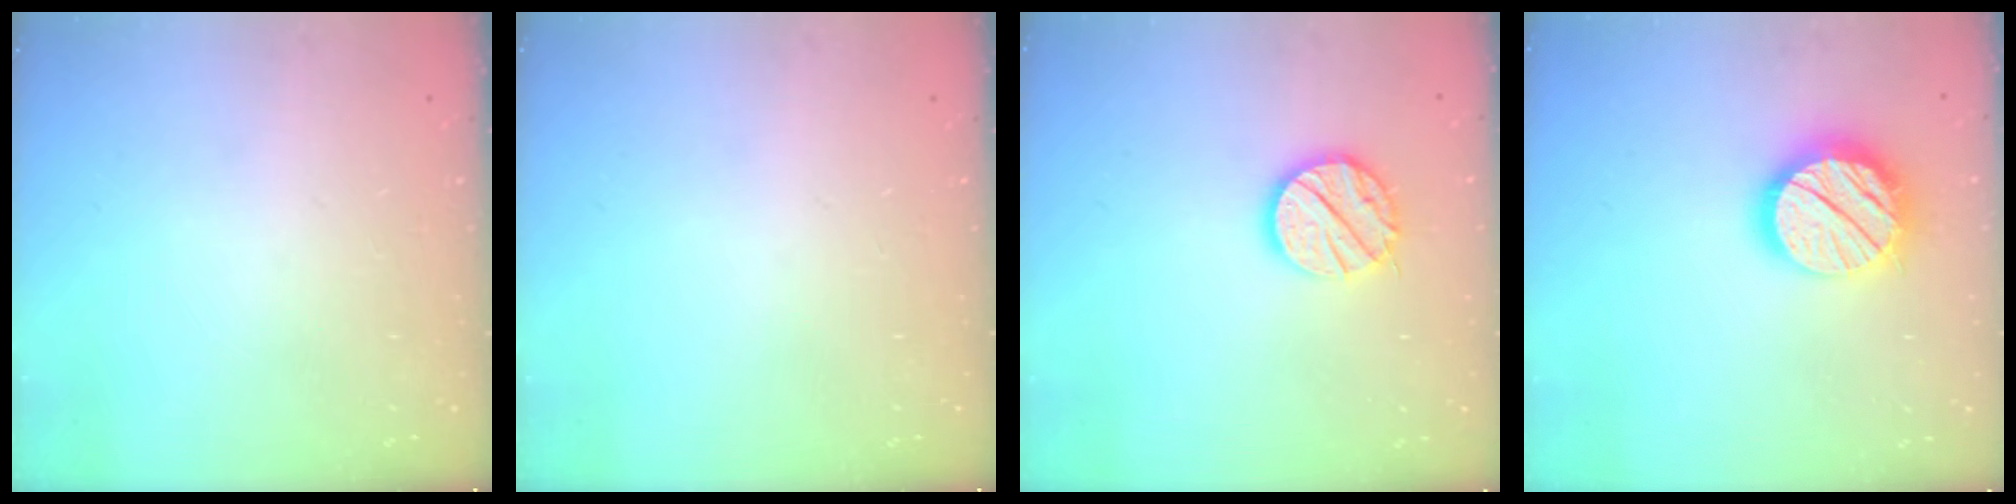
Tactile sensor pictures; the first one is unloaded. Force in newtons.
{"total": 0.0}
{"total": 12.6, "press": 12.6, "slide": 0.8}
{"total": 16.9, "press": 16.8, "slide": 1.5}